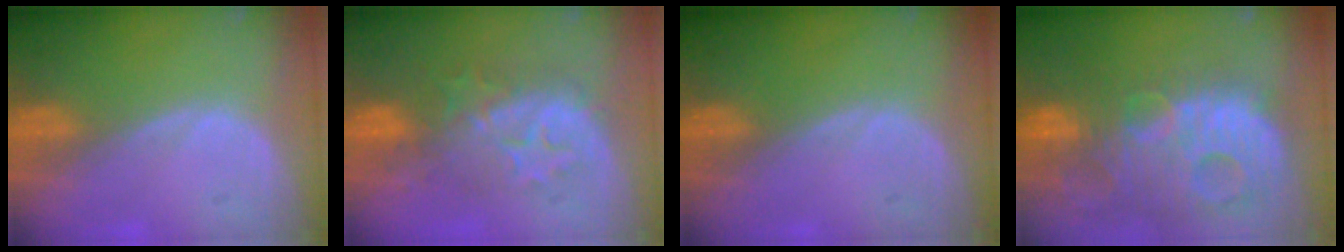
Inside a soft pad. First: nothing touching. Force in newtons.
{"total": 8.4, "press": 8.3, "slide": 1.4}
{"total": 0.0}
{"total": 14.1, "press": 12.2, "slide": 7.1}